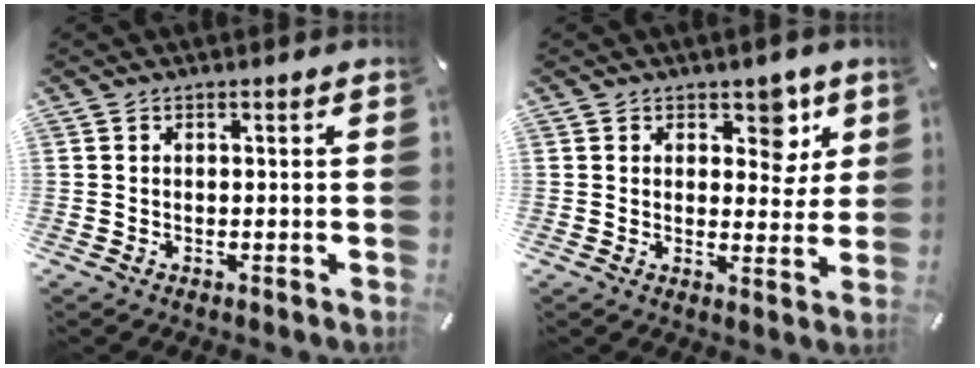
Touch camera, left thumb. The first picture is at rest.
{"total": 7.2, "force": [3.7, 4.6, 4.0], "torque": [-0.022, -0.020, 0.053]}